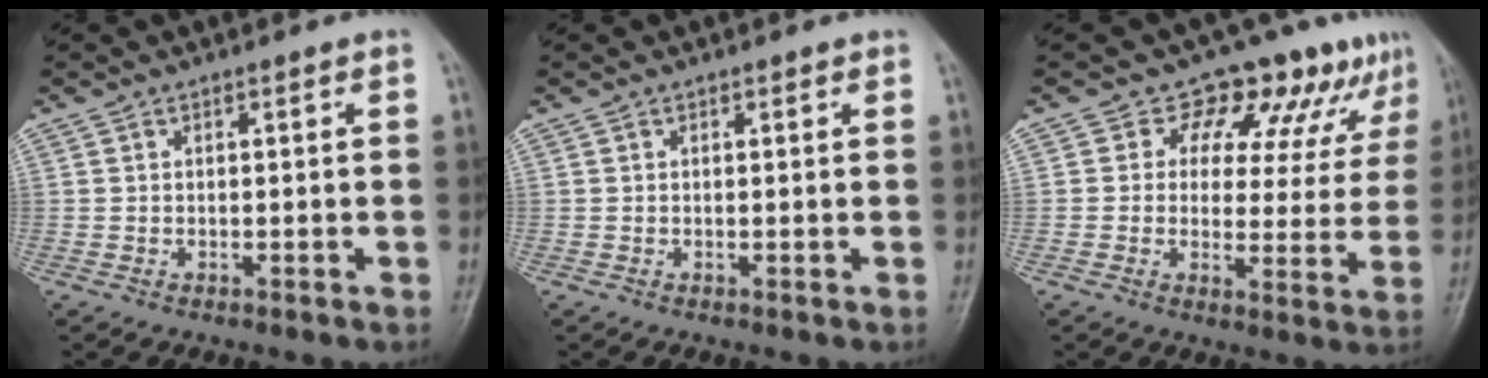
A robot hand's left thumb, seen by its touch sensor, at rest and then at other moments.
{"total": 0.5, "force": [0.4, 0.4, 0.2], "torque": [0.001, -0.002, 0.002]}
{"total": 11.8, "force": [8.6, 6.6, 4.6], "torque": [-0.015, -0.043, 0.091]}